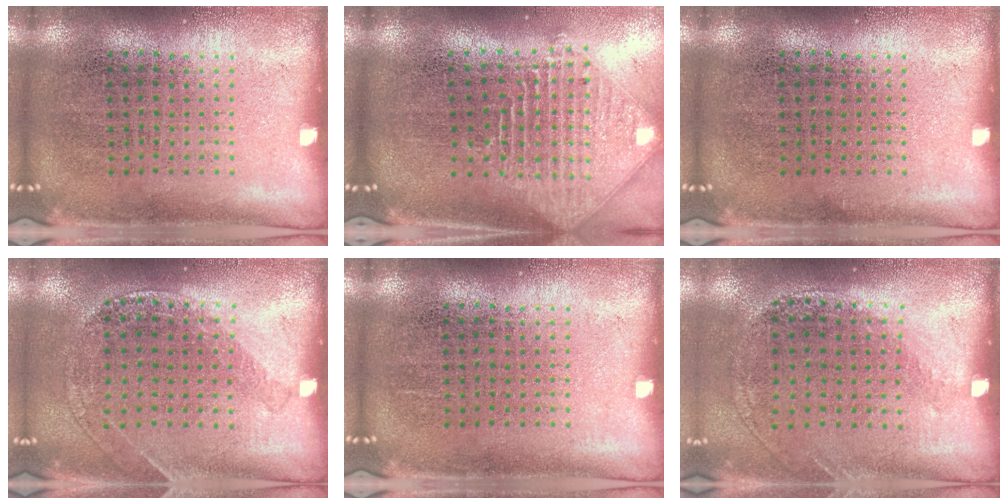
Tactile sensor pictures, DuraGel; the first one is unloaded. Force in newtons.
{"total": 2.5, "press": 1.9, "slide": 1.7}
{"total": 0.0}
{"total": 1.2, "press": 1.2, "slide": 0.1}
{"total": 0.0}
{"total": 1.2, "press": 1.0, "slide": 0.8}